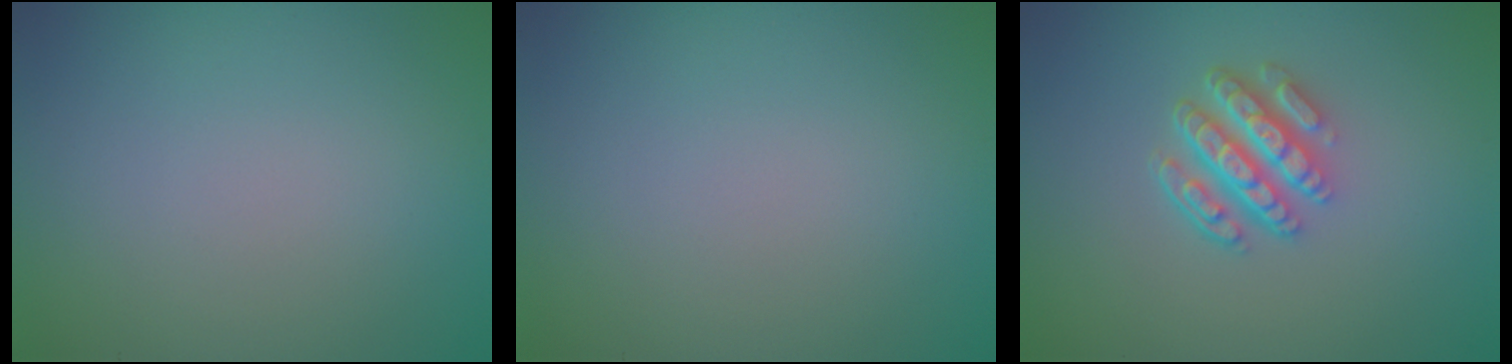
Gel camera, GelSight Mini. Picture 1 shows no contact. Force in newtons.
{"total": 0.0}
{"total": 4.8, "press": 3.6, "slide": 3.2}